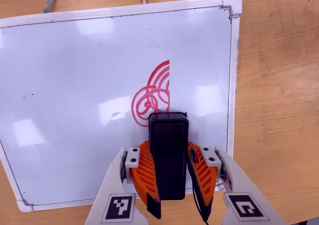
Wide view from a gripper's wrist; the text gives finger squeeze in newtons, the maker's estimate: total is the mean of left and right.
{"total": 9.3, "left": 7.9, "right": 10.7}